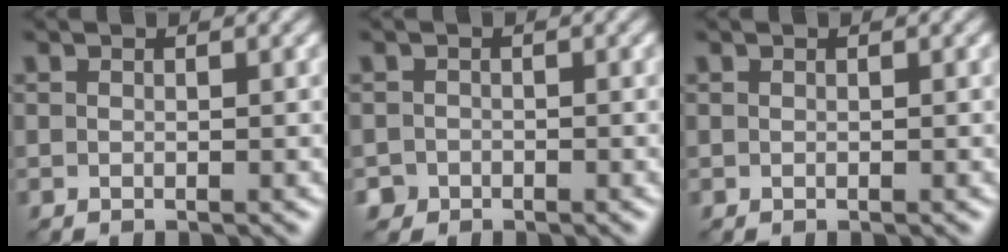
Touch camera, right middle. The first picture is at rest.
{"total": 1.4, "force": [-0.9, 1.0, 0.0], "torque": [0.005, 0.005, -0.016]}
{"total": 0.0}